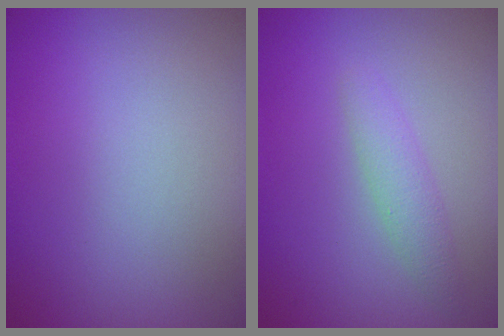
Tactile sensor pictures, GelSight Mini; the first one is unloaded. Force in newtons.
{"total": 1.9, "press": 1.9, "slide": 0.1}